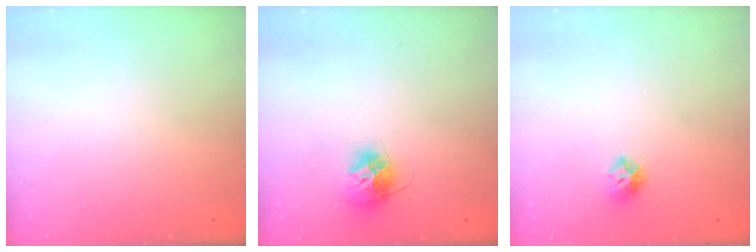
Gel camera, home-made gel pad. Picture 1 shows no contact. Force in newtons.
{"total": 10.3, "press": 10.3, "slide": 0.4}
{"total": 7.1, "press": 7.1, "slide": 0.2}